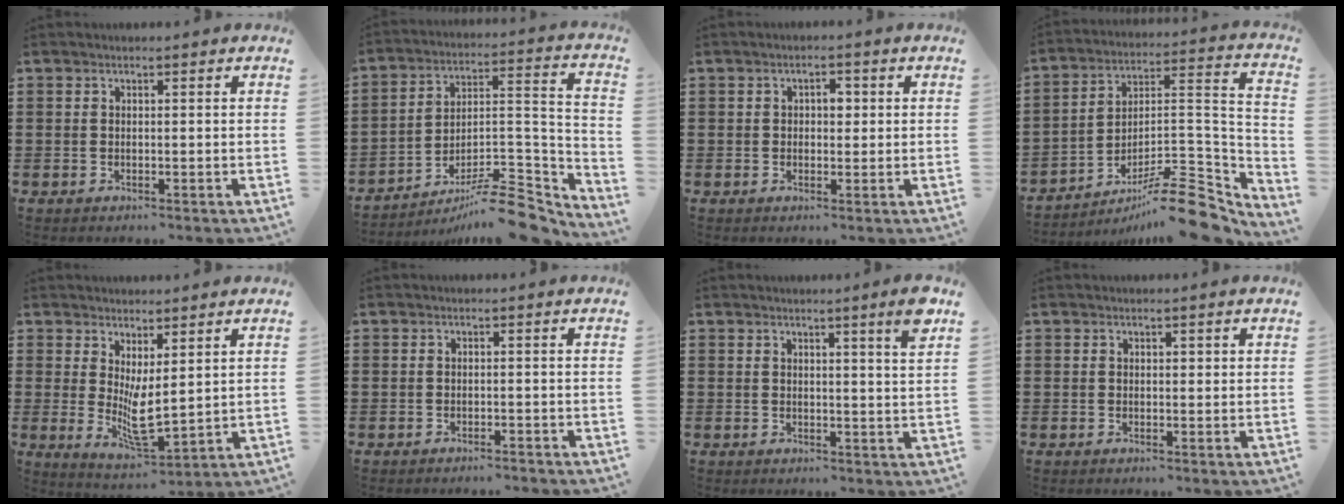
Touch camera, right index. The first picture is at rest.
{"total": 11.2, "force": [-9.1, 2.6, 6.0], "torque": [-0.079, 0.034, -0.169]}
{"total": 2.0, "force": [0.2, 1.2, 1.6], "torque": [-0.024, 0.005, 0.001]}
{"total": 13.3, "force": [-9.9, 3.3, 8.2], "torque": [-0.103, 0.041, -0.178]}
{"total": 5.2, "force": [1.1, 1.6, 4.8], "torque": [-0.089, -0.015, 0.019]}
{"total": 1.0, "force": [-1.0, 0.0, 0.1], "torque": [-0.005, 0.001, -0.022]}
{"total": 3.8, "force": [2.7, -0.6, 2.6], "torque": [-0.040, -0.010, 0.042]}
{"total": 0.5, "force": [0.2, 0.4, 0.3], "torque": [-0.005, 0.004, 0.004]}